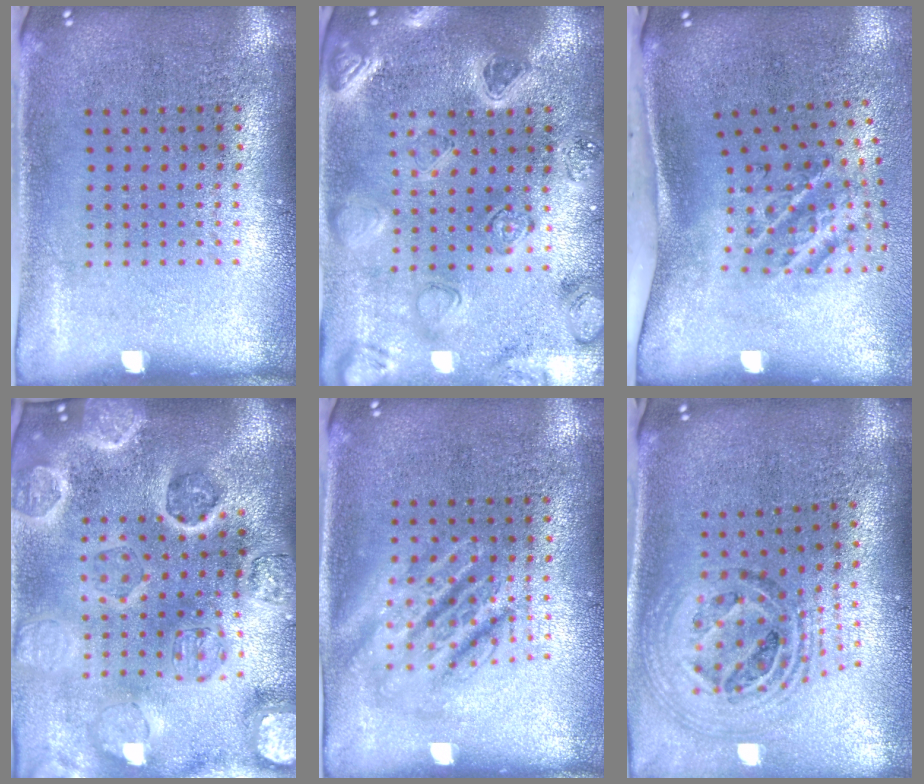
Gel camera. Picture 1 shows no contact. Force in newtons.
{"total": 2.2, "press": 2.2, "slide": 0.4}
{"total": 2.3, "press": 1.3, "slide": 1.9}
{"total": 4.4, "press": 4.0, "slide": 1.8}
{"total": 2.5, "press": 2.5, "slide": 0.3}
{"total": 1.7, "press": 1.5, "slide": 0.8}